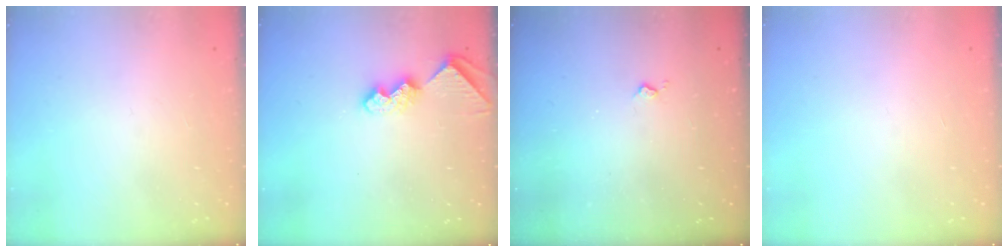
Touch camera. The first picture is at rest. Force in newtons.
{"total": 7.9, "press": 7.9, "slide": 0.6}
{"total": 2.4, "press": 2.3, "slide": 0.5}
{"total": 0.0}